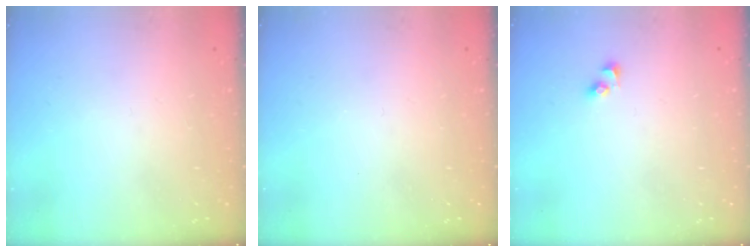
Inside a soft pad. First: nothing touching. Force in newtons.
{"total": 0.0}
{"total": 2.5, "press": 2.5, "slide": 0.3}